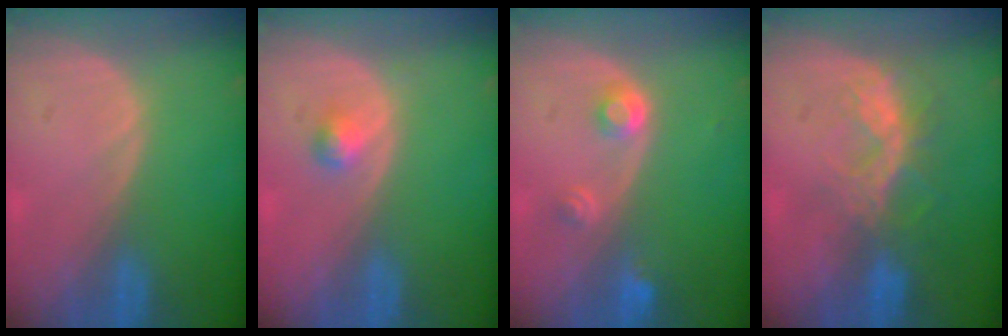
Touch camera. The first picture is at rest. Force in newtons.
{"total": 1.7, "press": 1.7, "slide": 0.2}
{"total": 2.9, "press": 2.7, "slide": 1.0}
{"total": 6.5, "press": 5.9, "slide": 2.7}